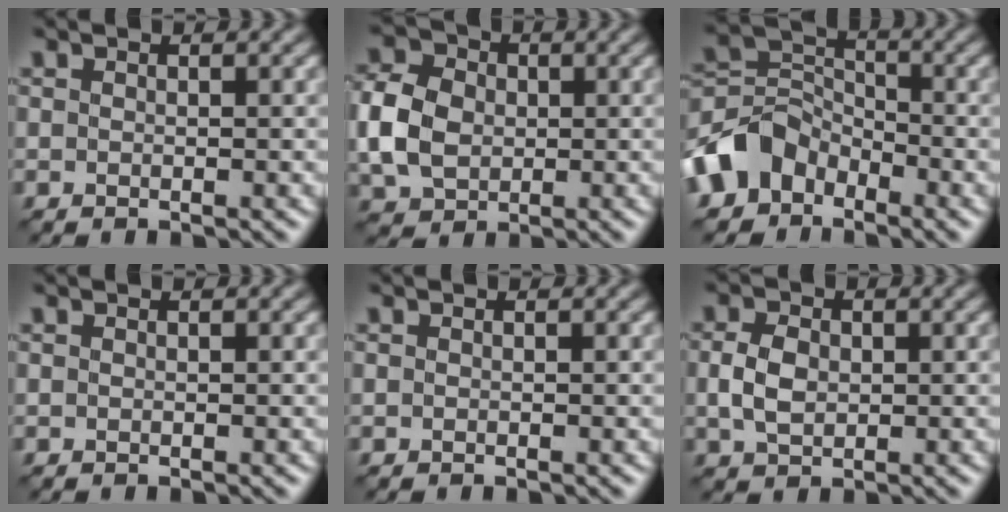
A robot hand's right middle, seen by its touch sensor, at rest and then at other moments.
{"total": 6.6, "force": [-0.2, 5.3, 4.0], "torque": [-0.107, 0.009, -0.011]}
{"total": 5.5, "force": [-3.3, 3.9, 2.0], "torque": [-0.036, 0.005, -0.075]}
{"total": 0.0}
{"total": 0.0}
{"total": 3.2, "force": [0.1, 2.3, 2.2], "torque": [-0.051, 0.002, -0.001]}